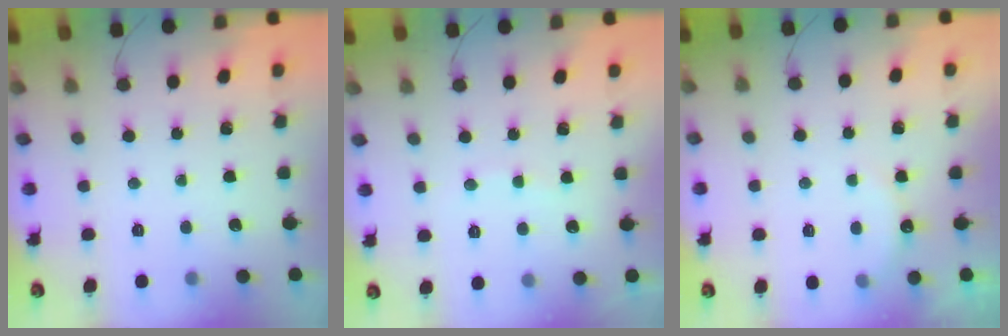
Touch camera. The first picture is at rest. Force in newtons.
{"total": 4.6, "press": 4.5, "slide": 0.7}
{"total": 6.1, "press": 6.0, "slide": 1.2}